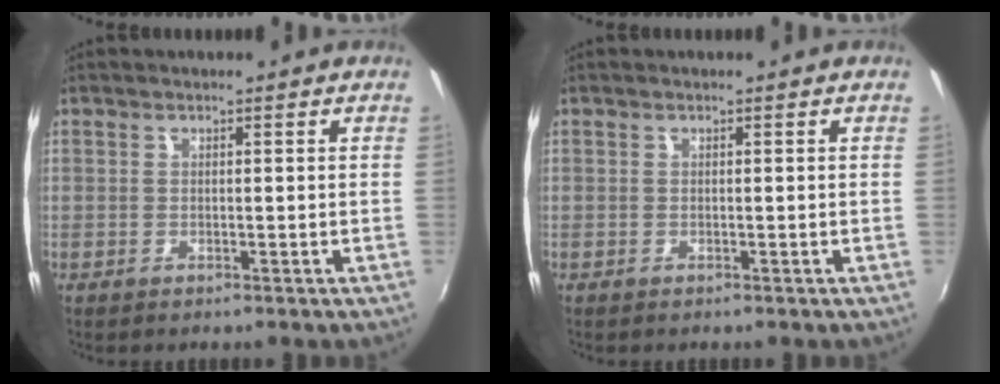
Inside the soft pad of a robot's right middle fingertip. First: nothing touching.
{"total": 0.0}